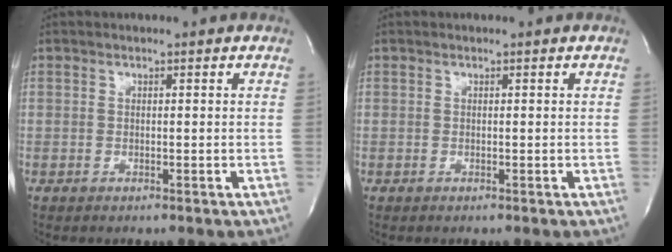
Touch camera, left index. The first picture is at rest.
{"total": 0.0}